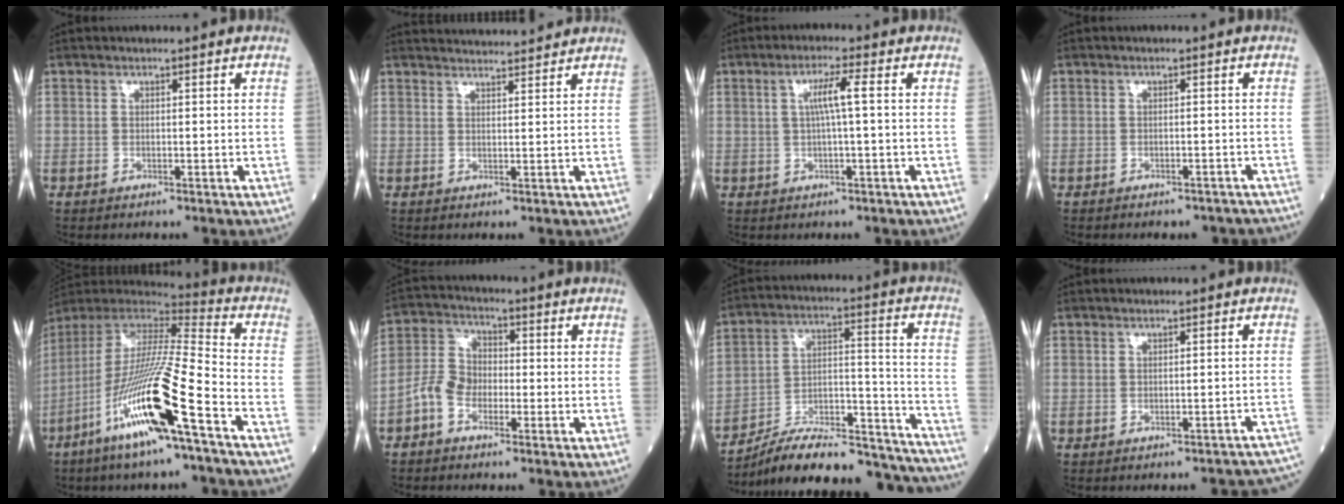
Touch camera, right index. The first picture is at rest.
{"total": 8.0, "force": [7.9, 0.0, 1.4], "torque": [-0.022, 0.023, 0.105]}
{"total": 4.0, "force": [0.5, -0.3, 4.0], "torque": [-0.075, 0.008, 0.010]}
{"total": 7.4, "force": [-6.6, 2.6, 1.9], "torque": [-0.019, 0.000, -0.068]}
{"total": 20.0, "force": [-9.4, 0.7, 17.6], "torque": [-0.376, -0.043, -0.186]}
{"total": 5.6, "force": [-2.6, 3.7, 3.3], "torque": [-0.074, 0.020, -0.061]}
{"total": 27.2, "force": [-25.2, 4.0, 9.2], "torque": [-0.103, 0.030, -0.366]}
{"total": 8.4, "force": [-8.1, 1.5, 1.9], "torque": [0.000, 0.008, -0.077]}